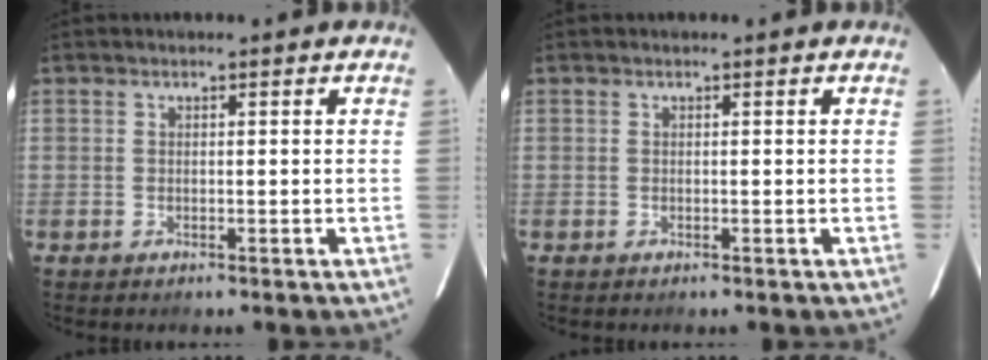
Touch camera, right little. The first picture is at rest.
{"total": 0.0}